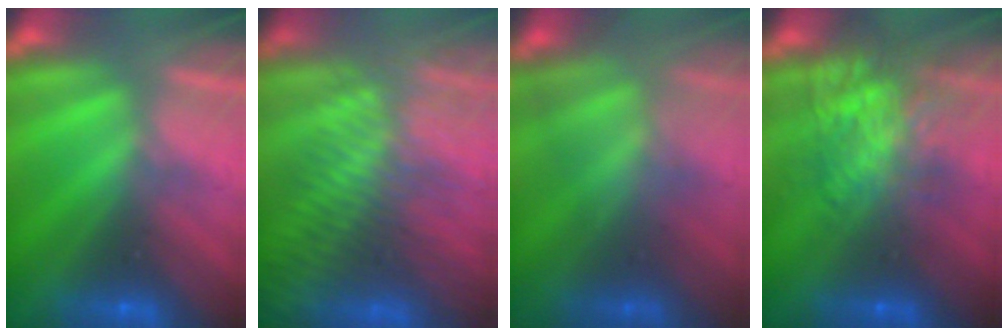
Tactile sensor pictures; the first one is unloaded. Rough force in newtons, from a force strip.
{"total": 6.8}
{"total": 3.4}
{"total": 10.6}